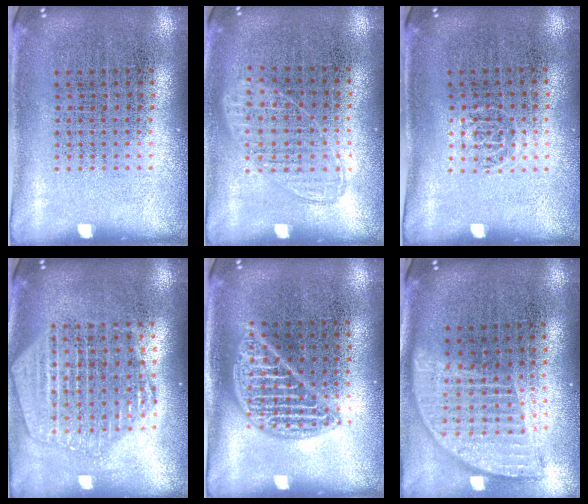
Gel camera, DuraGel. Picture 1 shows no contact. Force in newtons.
{"total": 0.8, "press": 0.7, "slide": 0.3}
{"total": 0.6, "press": 0.4, "slide": 0.4}
{"total": 2.3, "press": 2.0, "slide": 1.0}
{"total": 2.1, "press": 2.1, "slide": 0.2}
{"total": 1.9, "press": 1.5, "slide": 1.2}